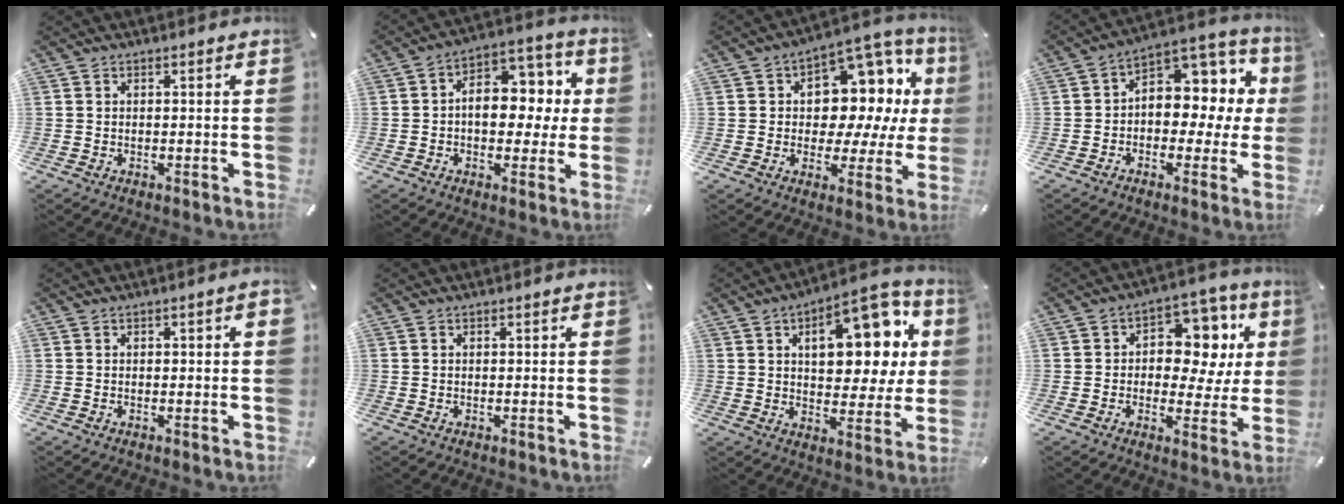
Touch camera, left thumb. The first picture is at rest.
{"total": 11.7, "force": [0.4, 8.6, 7.9], "torque": [-0.094, -0.007, 0.008]}
{"total": 13.5, "force": [4.3, 9.8, 8.3], "torque": [-0.097, -0.049, 0.082]}
{"total": 8.9, "force": [1.5, 7.2, 5.0], "torque": [-0.064, -0.025, 0.029]}
{"total": 1.0, "force": [0.1, 0.2, 1.0], "torque": [-0.017, 0.000, 0.001]}
{"total": 0.0}
{"total": 19.0, "force": [6.9, 10.1, 14.5], "torque": [-0.180, -0.032, 0.108]}
{"total": 12.6, "force": [3.2, 9.0, 8.2], "torque": [-0.098, -0.025, 0.056]}